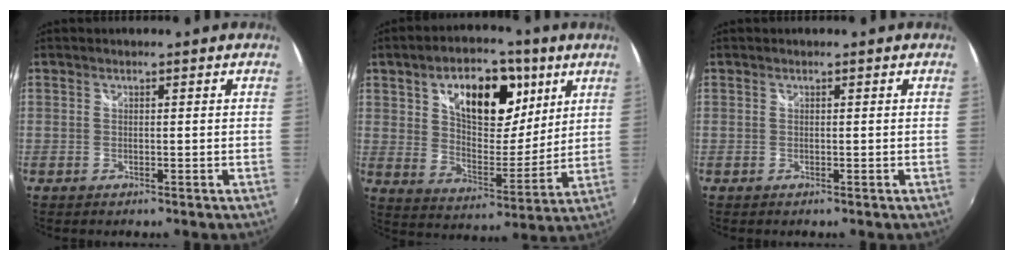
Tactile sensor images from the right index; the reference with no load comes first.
{"total": 18.2, "force": [8.1, 10.0, 13.0], "torque": [-0.211, 0.014, 0.133]}
{"total": 0.0}